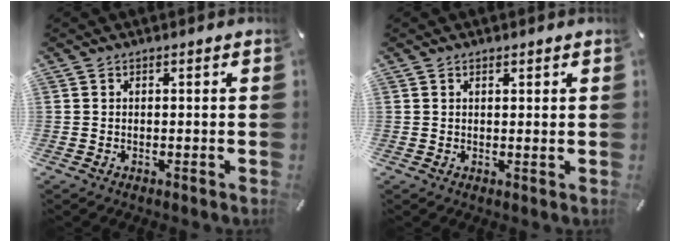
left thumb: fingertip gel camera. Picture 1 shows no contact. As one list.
[{"total": 0.7, "force": [0.5, 0.3, 0.4], "torque": [-0.009, -0.001, 0.009]}]